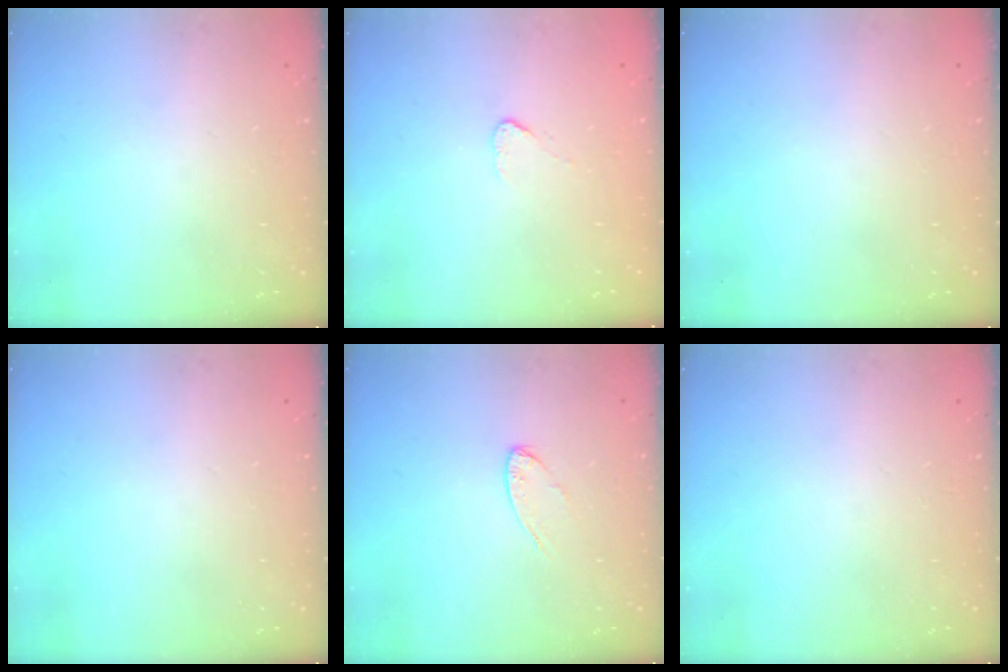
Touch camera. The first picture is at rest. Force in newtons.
{"total": 2.7, "press": 2.7, "slide": 0.3}
{"total": 0.0}
{"total": 0.0}
{"total": 6.1, "press": 6.1, "slide": 0.4}
{"total": 0.0}